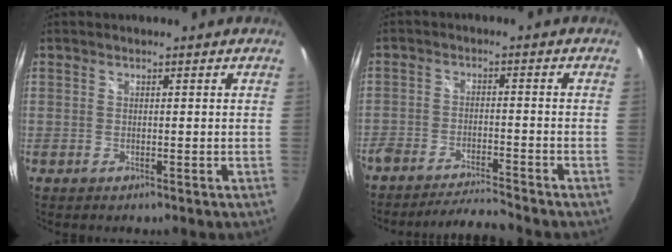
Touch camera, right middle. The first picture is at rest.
{"total": 8.2, "force": [-7.8, 0.1, 2.4], "torque": [-0.063, -0.001, -0.132]}